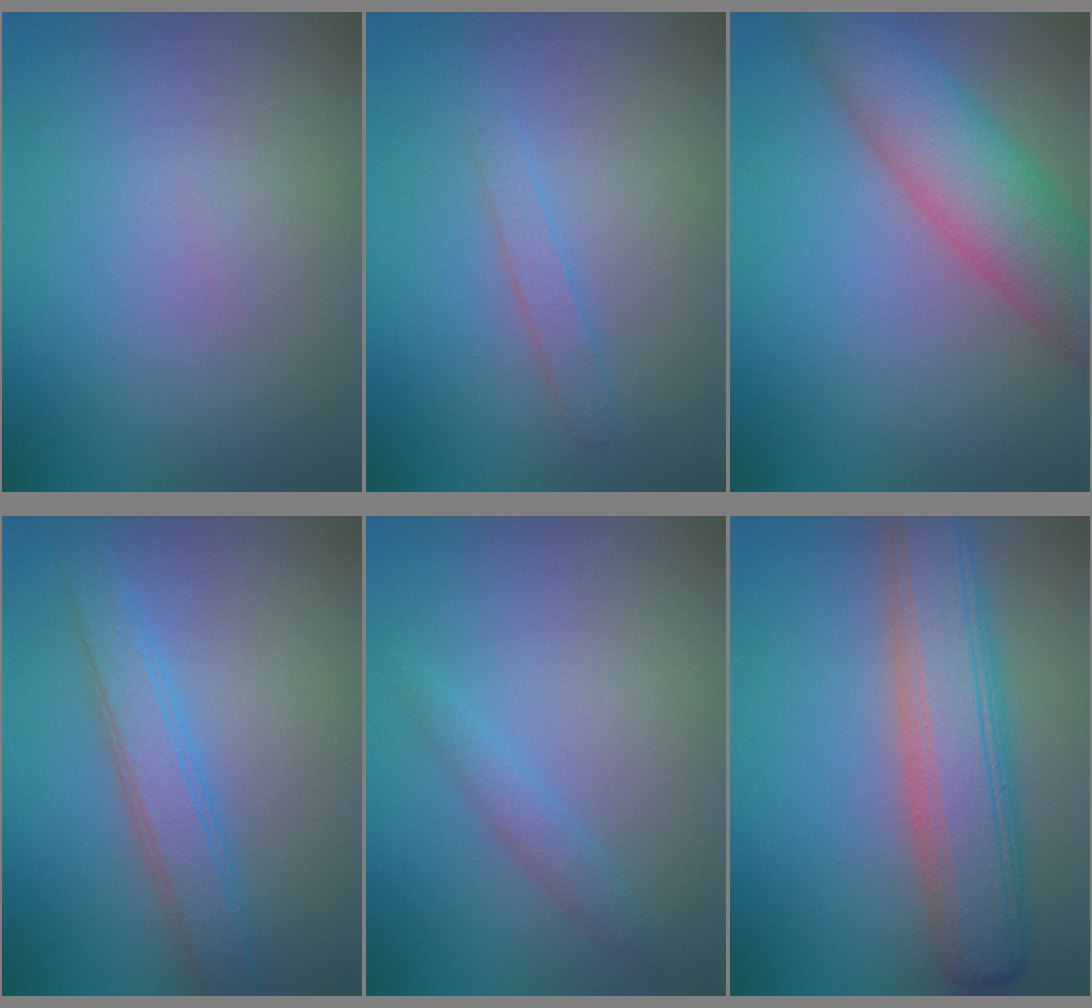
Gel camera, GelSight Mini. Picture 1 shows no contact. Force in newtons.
{"total": 1.3, "press": 1.3, "slide": 0.0}
{"total": 7.6, "press": 7.6, "slide": 0.4}
{"total": 3.5, "press": 3.5, "slide": 0.1}
{"total": 1.6, "press": 1.6, "slide": 0.1}
{"total": 7.7, "press": 7.7, "slide": 0.4}